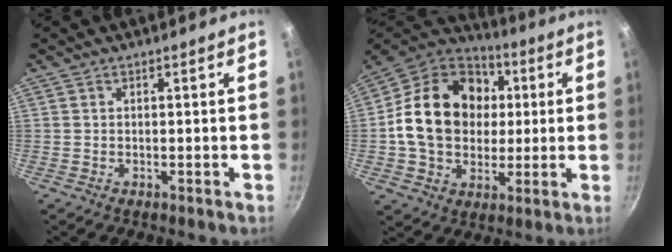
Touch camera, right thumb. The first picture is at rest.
{"total": 22.2, "force": [2.2, 17.3, 13.7], "torque": [-0.214, 0.028, 0.033]}